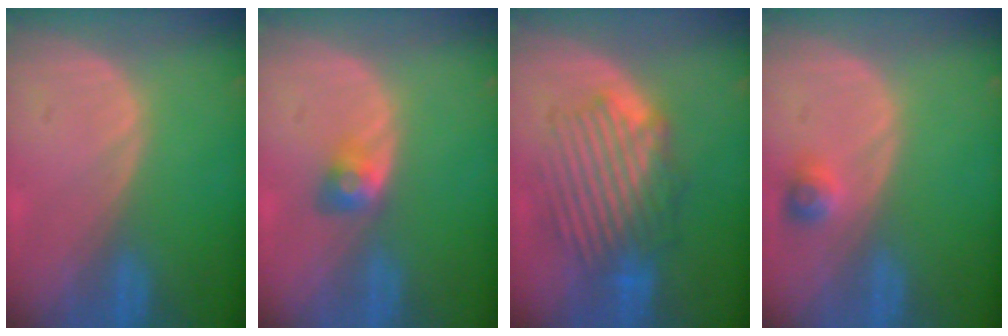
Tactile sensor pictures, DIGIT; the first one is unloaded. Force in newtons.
{"total": 2.9, "press": 2.5, "slide": 1.6}
{"total": 8.8, "press": 8.4, "slide": 2.6}
{"total": 2.2, "press": 2.2, "slide": 0.2}